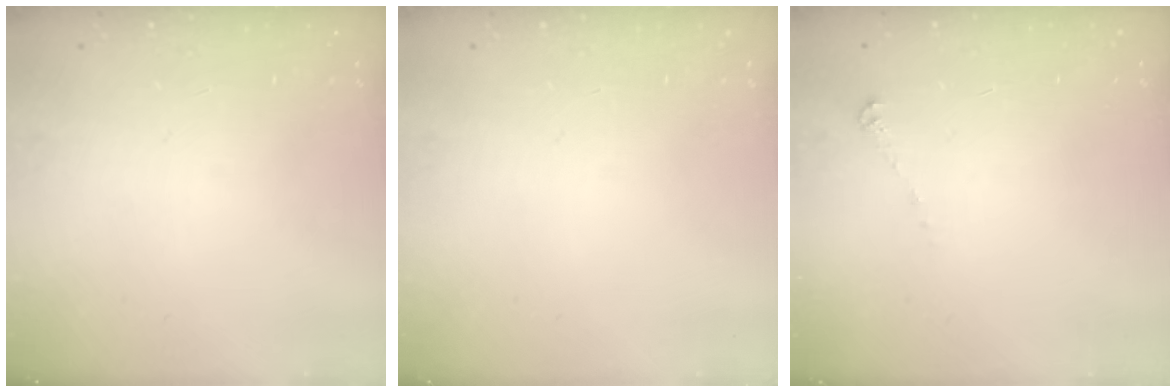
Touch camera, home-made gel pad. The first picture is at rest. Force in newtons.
{"total": 0.0}
{"total": 4.3, "press": 4.2, "slide": 0.6}